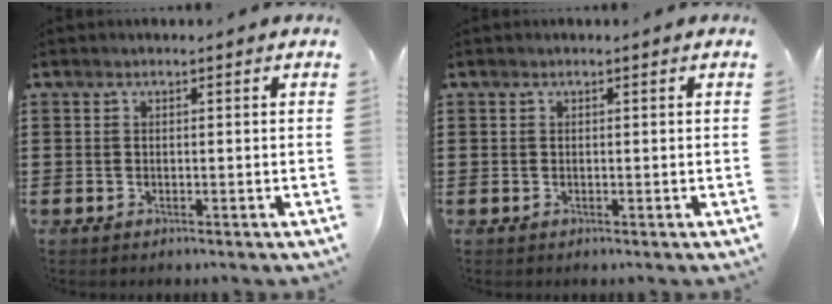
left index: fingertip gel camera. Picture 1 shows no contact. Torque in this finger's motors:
{"motor_torque": [0.00, 0.00, 0.00, 0.01]}